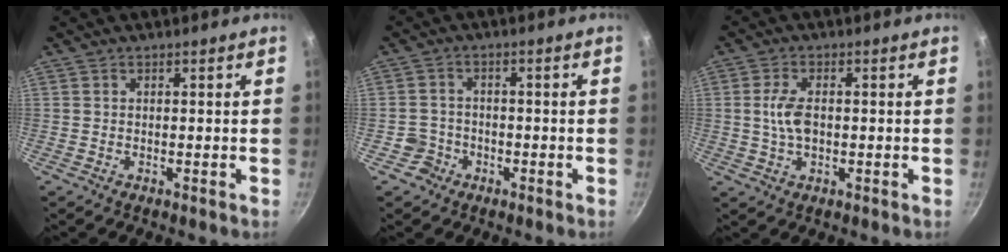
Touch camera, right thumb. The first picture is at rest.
{"total": 3.7, "force": [-1.8, 3.2, 0.3], "torque": [0.012, 0.027, -0.031]}
{"total": 5.3, "force": [0.0, 2.9, 4.4], "torque": [-0.083, 0.006, -0.002]}